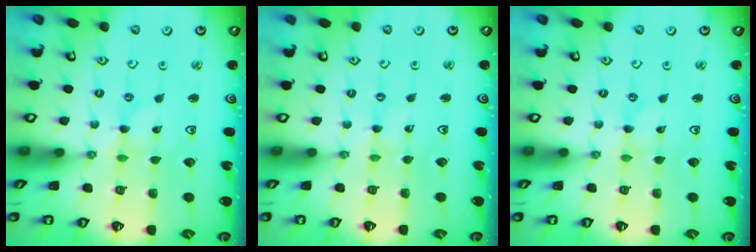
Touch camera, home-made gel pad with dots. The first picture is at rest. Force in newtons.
{"total": 0.0}
{"total": 0.0}